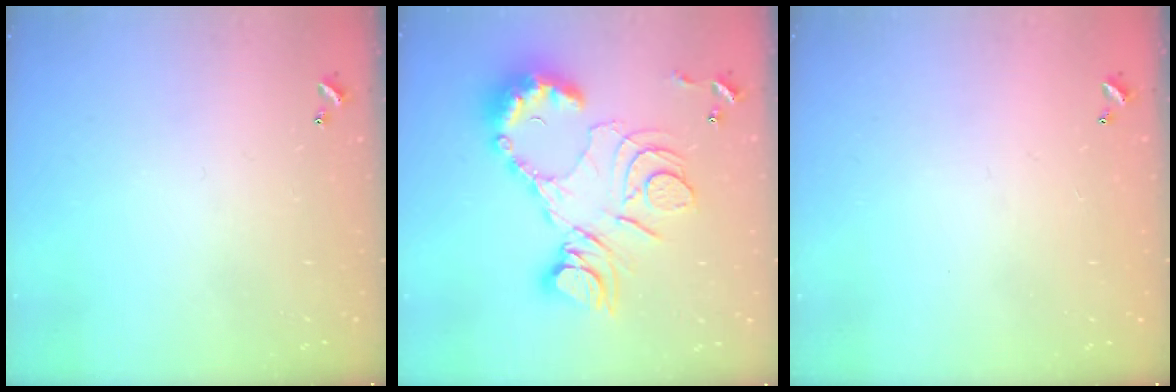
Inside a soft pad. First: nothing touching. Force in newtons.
{"total": 20.3, "press": 20.2, "slide": 2.2}
{"total": 3.0, "press": 3.0, "slide": 0.1}